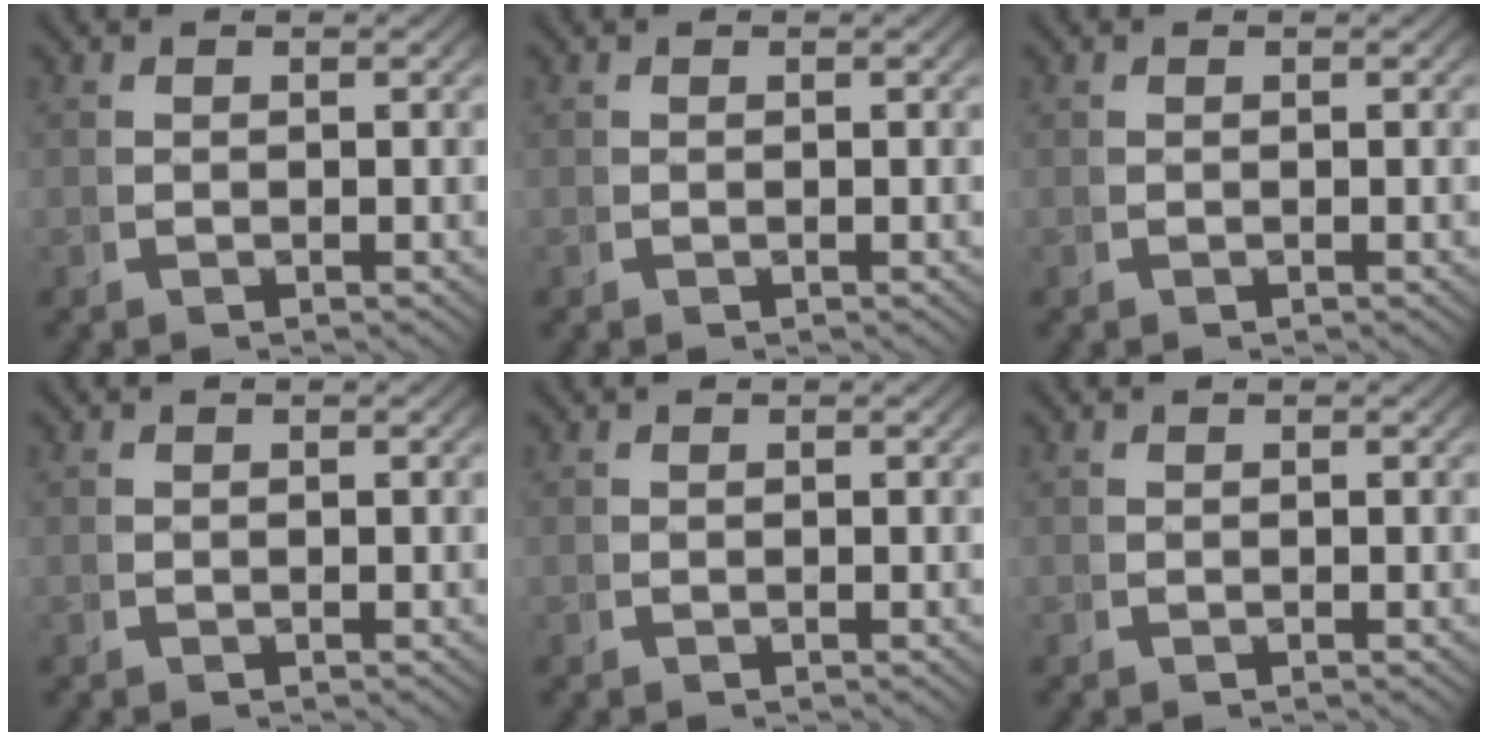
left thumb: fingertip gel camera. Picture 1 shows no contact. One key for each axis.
{"total": 0.0}
{"total": 0.0}
{"total": 0.0}
{"total": 0.0}
{"total": 0.0}